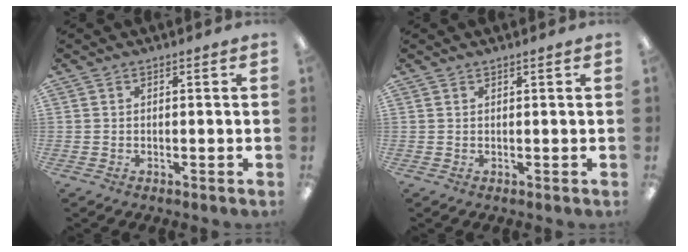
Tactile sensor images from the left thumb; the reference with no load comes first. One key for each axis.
{"total": 0.5, "fx": 0.5, "fy": 0.0, "fz": 0.1, "tx": -0.001, "ty": 0.000, "tz": 0.010}